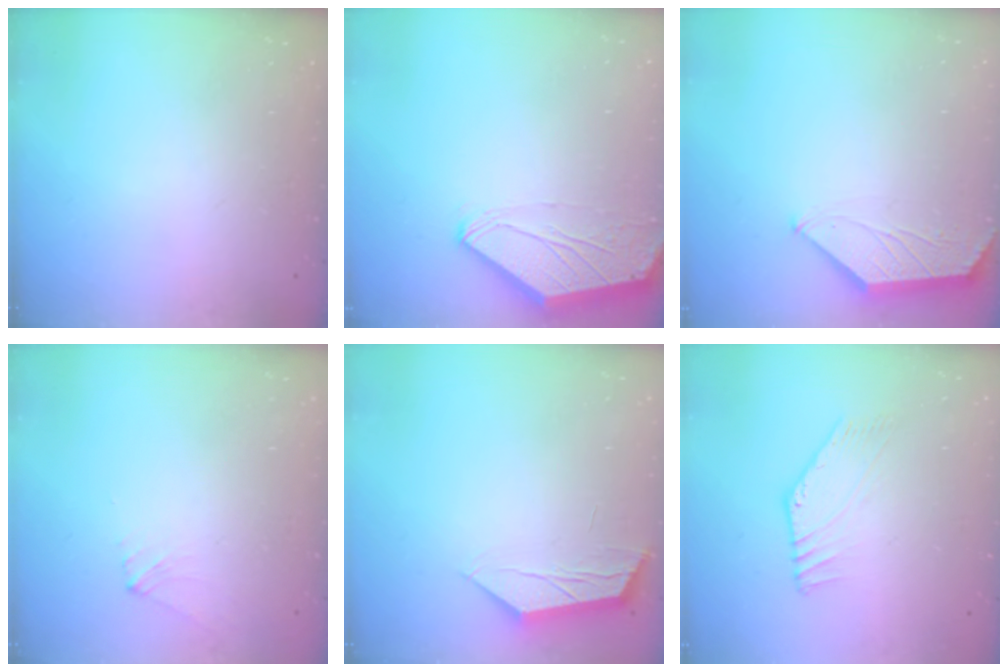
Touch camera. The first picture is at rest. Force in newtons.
{"total": 0.0}
{"total": 1.6, "press": 1.6, "slide": 0.3}
{"total": 2.0, "press": 2.0, "slide": 0.3}
{"total": 4.2, "press": 4.1, "slide": 0.5}
{"total": 2.9, "press": 2.9, "slide": 0.3}